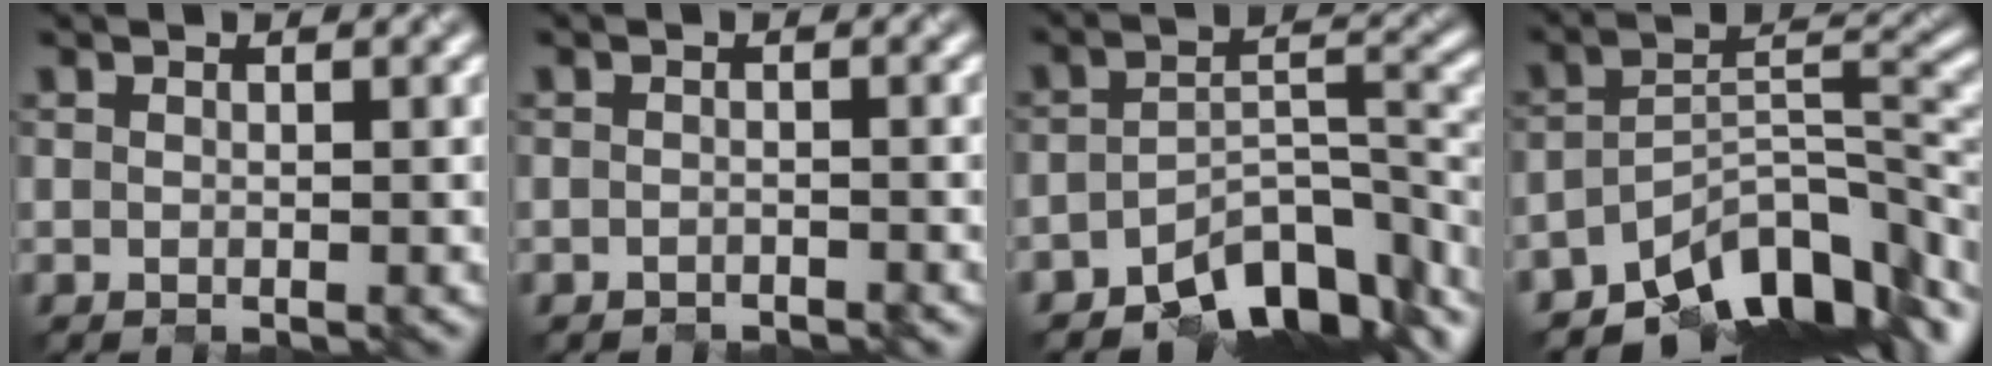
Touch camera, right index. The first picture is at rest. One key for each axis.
{"total": 1.7, "fx": -1.5, "fy": -0.4, "fz": -0.7, "tx": 0.002, "ty": -0.006, "tz": -0.023}
{"total": 8.5, "fx": -6.4, "fy": 3.3, "fz": 4.5, "tx": -0.056, "ty": -0.012, "tz": -0.102}
{"total": 9.8, "fx": -6.8, "fy": 4.0, "fz": 5.8, "tx": -0.076, "ty": -0.005, "tz": -0.117}